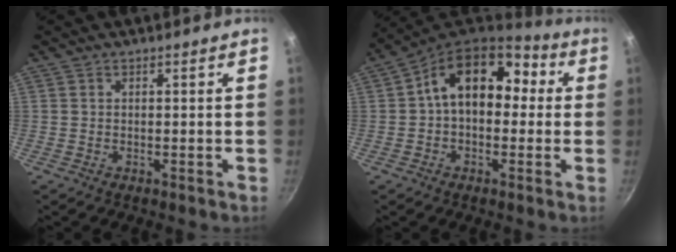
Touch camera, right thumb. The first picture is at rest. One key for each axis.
{"total": 15.7, "fx": 1.7, "fy": 10.2, "fz": 11.8, "tx": -0.143, "ty": 0.049, "tz": 0.014}